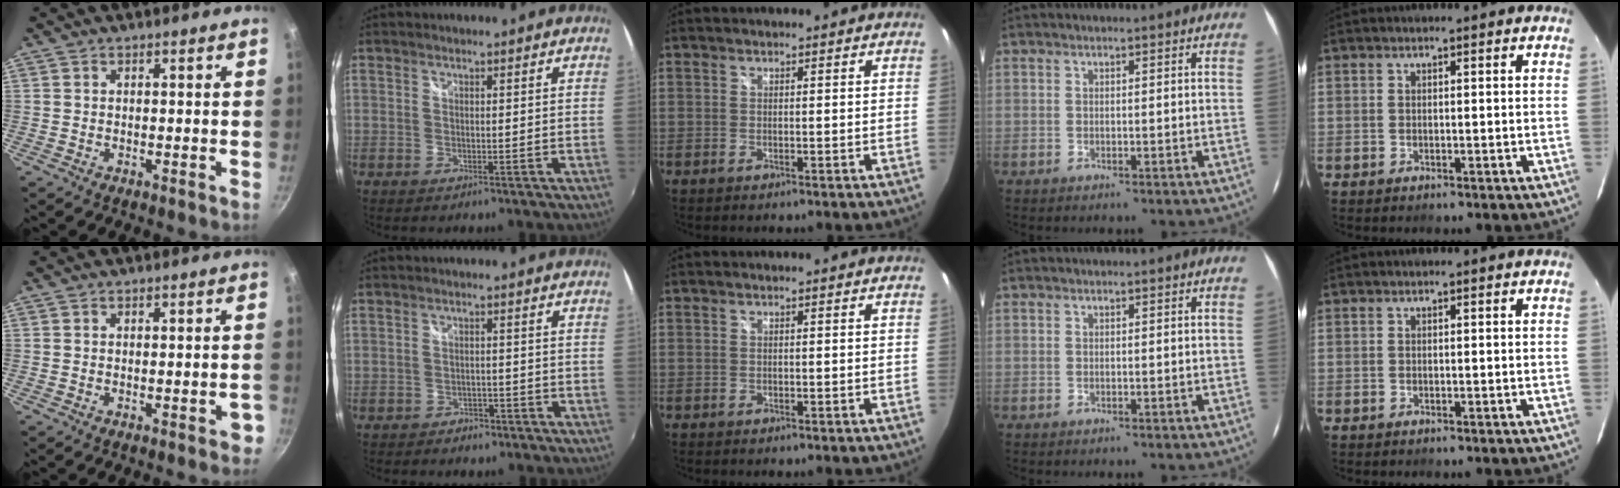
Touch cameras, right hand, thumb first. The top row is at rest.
{"thumb": {"total": 2.7, "force": [-1.2, 0.9, 2.3], "torque": [-0.017, 0.008, -0.016]}, "index": {"total": 3.0, "force": [-2.3, 1.7, 0.7], "torque": [-0.022, -0.002, -0.035]}}